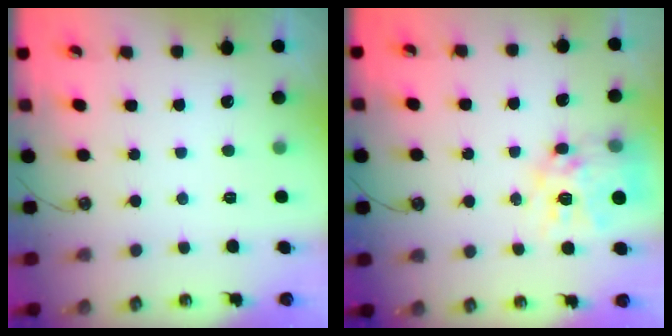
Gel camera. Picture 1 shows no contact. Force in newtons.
{"total": 14.2, "press": 14.2, "slide": 1.2}